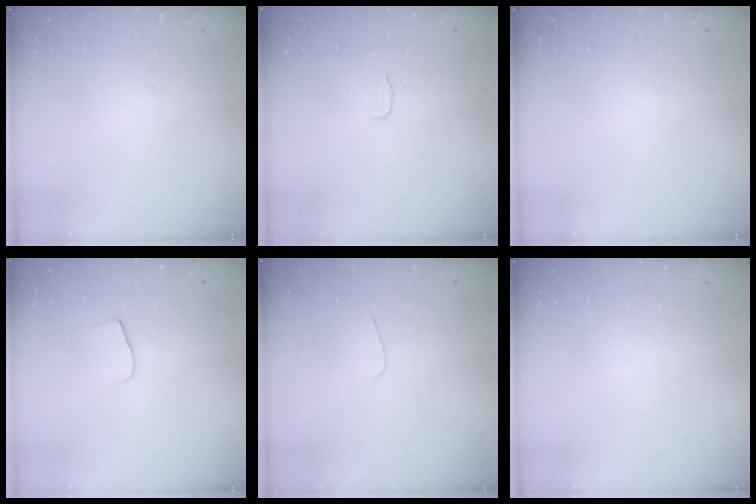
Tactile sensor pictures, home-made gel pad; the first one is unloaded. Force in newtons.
{"total": 3.6, "press": 3.6, "slide": 0.4}
{"total": 0.0}
{"total": 6.6, "press": 6.6, "slide": 0.5}
{"total": 3.3, "press": 3.3, "slide": 0.4}
{"total": 0.0}